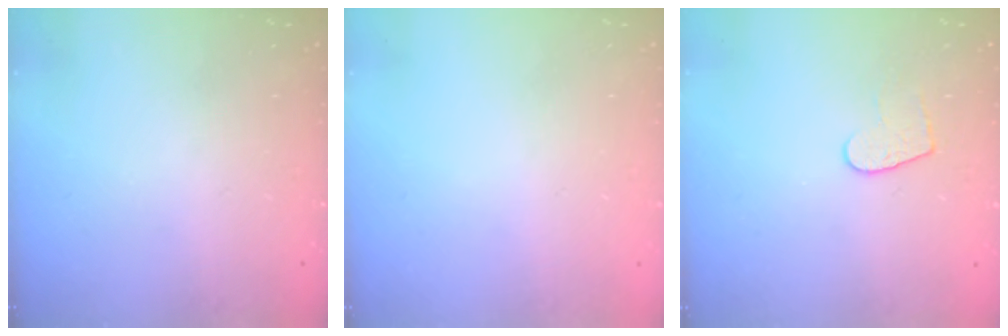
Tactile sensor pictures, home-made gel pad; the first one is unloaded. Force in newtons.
{"total": 0.6, "press": 0.6, "slide": 0.2}
{"total": 6.7, "press": 6.7, "slide": 0.4}